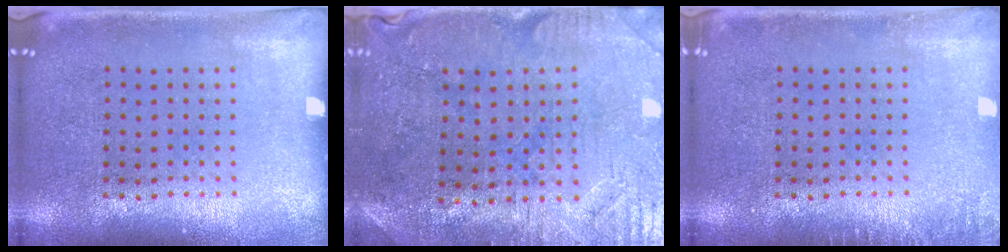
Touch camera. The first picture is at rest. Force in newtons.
{"total": 0.8, "press": 0.6, "slide": 0.5}
{"total": 1.1, "press": 1.1, "slide": 0.2}